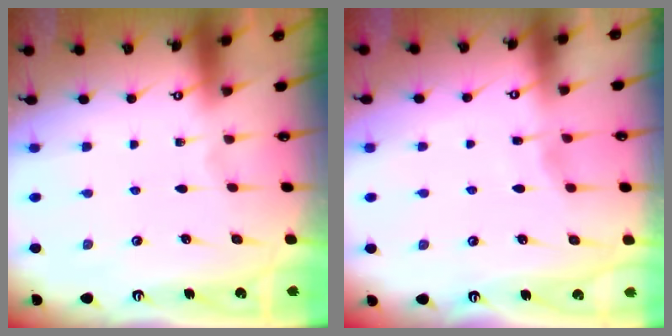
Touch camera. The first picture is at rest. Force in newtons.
{"total": 2.6, "press": 2.5, "slide": 0.4}